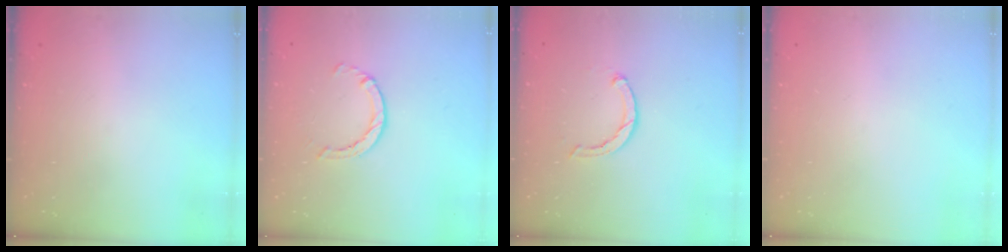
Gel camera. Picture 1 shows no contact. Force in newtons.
{"total": 2.4, "press": 2.4, "slide": 0.4}
{"total": 2.5, "press": 2.5, "slide": 0.4}
{"total": 0.0}